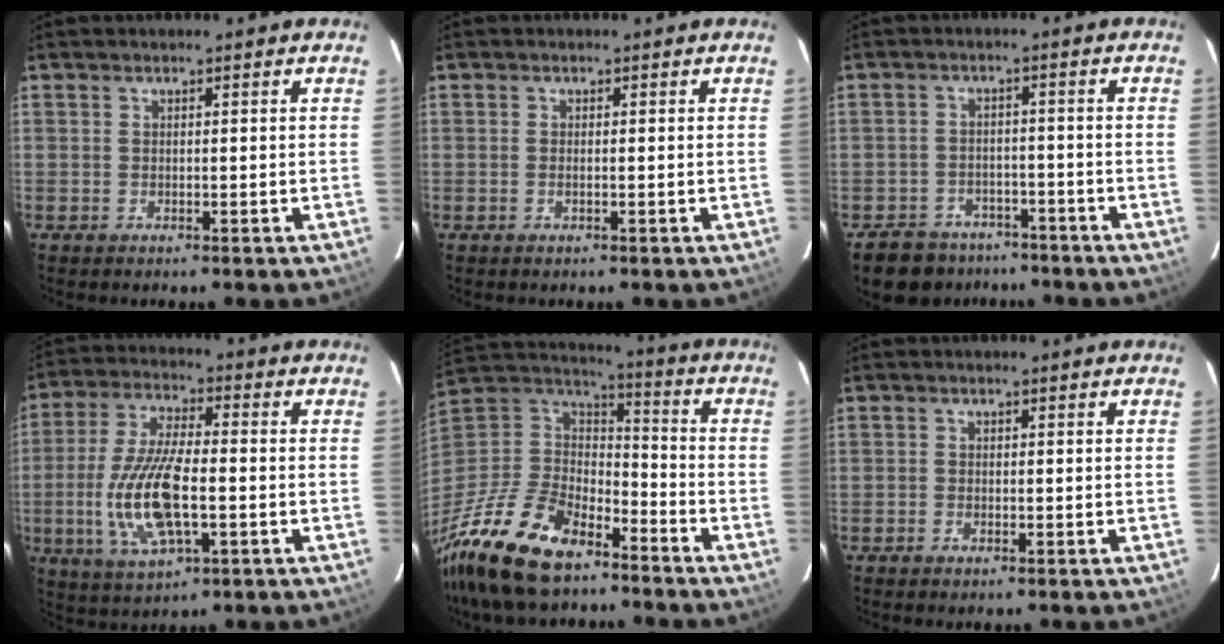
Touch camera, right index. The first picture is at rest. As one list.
[{"total": 0.8, "force": [-0.2, 0.1, 0.8], "torque": [-0.016, 0.002, -0.005]}, {"total": 10.7, "force": [-8.0, 6.6, 2.9], "torque": [-0.084, 0.014, -0.107]}, {"total": 14.9, "force": [-3.2, 5.3, 13.6], "torque": [-0.285, -0.007, -0.058]}, {"total": 23.6, "force": [-16.8, 10.6, 12.6], "torque": [-0.284, -0.014, -0.294]}, {"total": 1.1, "force": [-0.8, 0.6, 0.5], "torque": [-0.011, -0.003, -0.016]}]